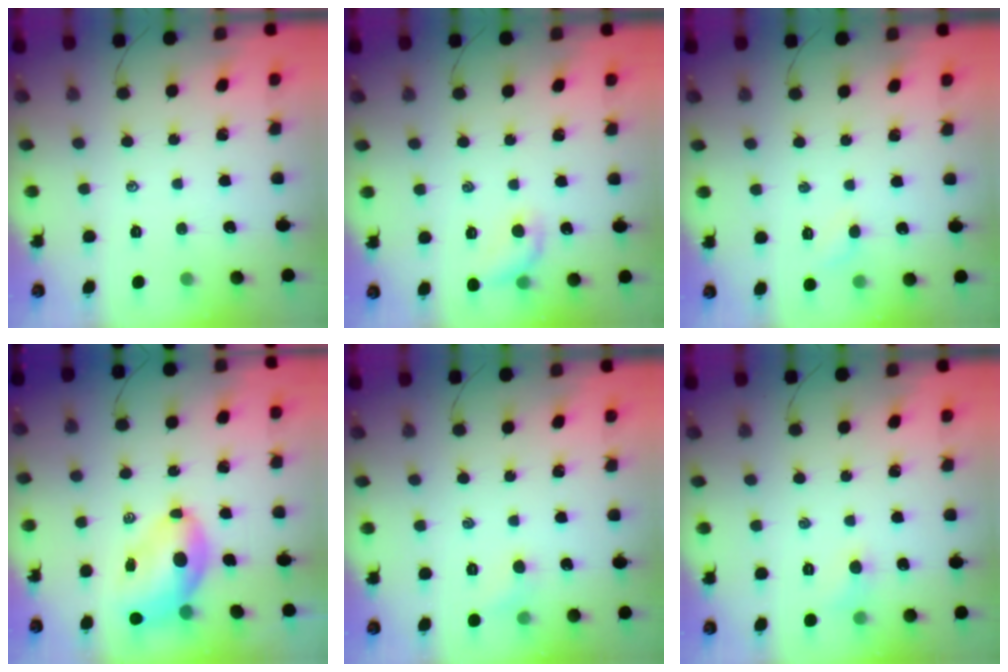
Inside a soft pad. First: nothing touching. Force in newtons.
{"total": 8.4, "press": 8.2, "slide": 1.7}
{"total": 4.8, "press": 4.6, "slide": 1.3}
{"total": 9.4, "press": 9.0, "slide": 2.7}
{"total": 4.0, "press": 3.8, "slide": 1.2}
{"total": 5.2, "press": 5.0, "slide": 1.6}